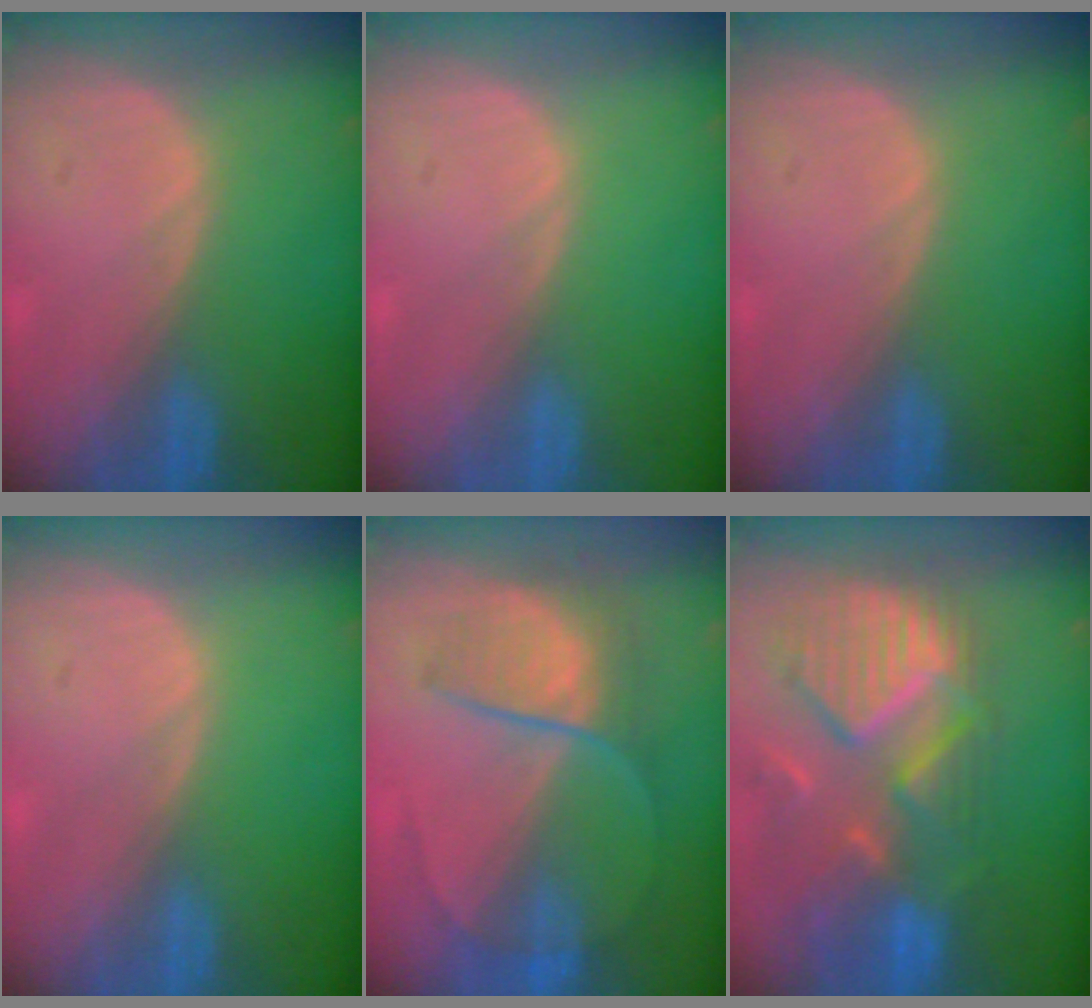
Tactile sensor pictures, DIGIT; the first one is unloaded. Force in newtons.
{"total": 0.0}
{"total": 0.0}
{"total": 0.0}
{"total": 6.8, "press": 6.6, "slide": 1.6}
{"total": 12.3, "press": 10.6, "slide": 6.2}